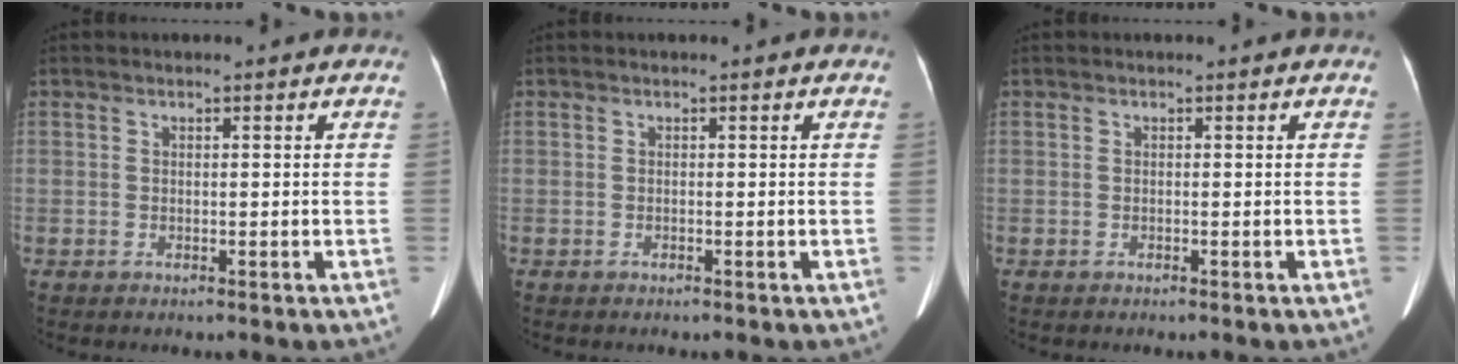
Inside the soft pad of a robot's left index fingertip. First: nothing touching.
{"total": 0.0}
{"total": 0.0}